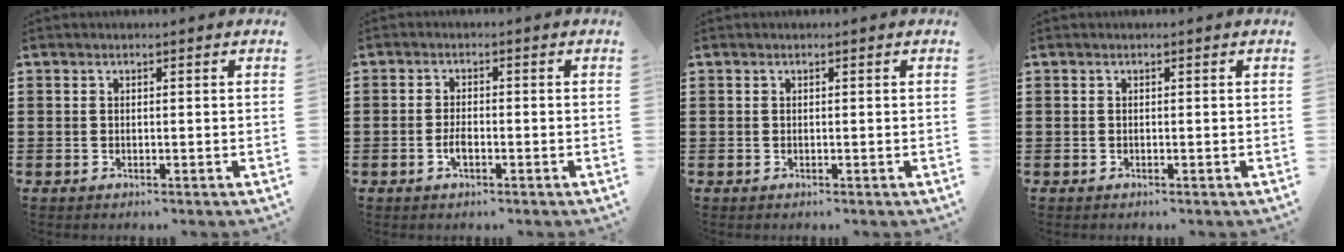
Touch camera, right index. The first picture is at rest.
{"total": 2.1, "force": [-0.8, 0.8, 1.8], "torque": [-0.044, -0.005, -0.015]}
{"total": 0.0}
{"total": 0.0}